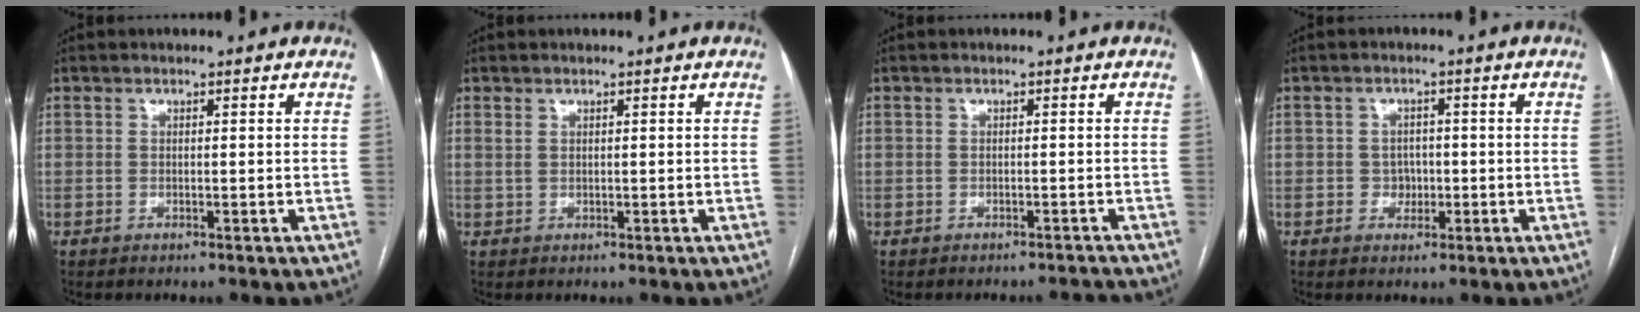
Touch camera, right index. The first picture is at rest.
{"total": 0.8, "force": [0.6, 0.3, 0.4], "torque": [-0.009, 0.006, 0.016]}
{"total": 1.6, "force": [-1.5, 0.3, -0.3], "torque": [0.012, 0.000, -0.015]}
{"total": 2.6, "force": [-0.5, 2.4, 0.9], "torque": [-0.002, 0.007, -0.005]}